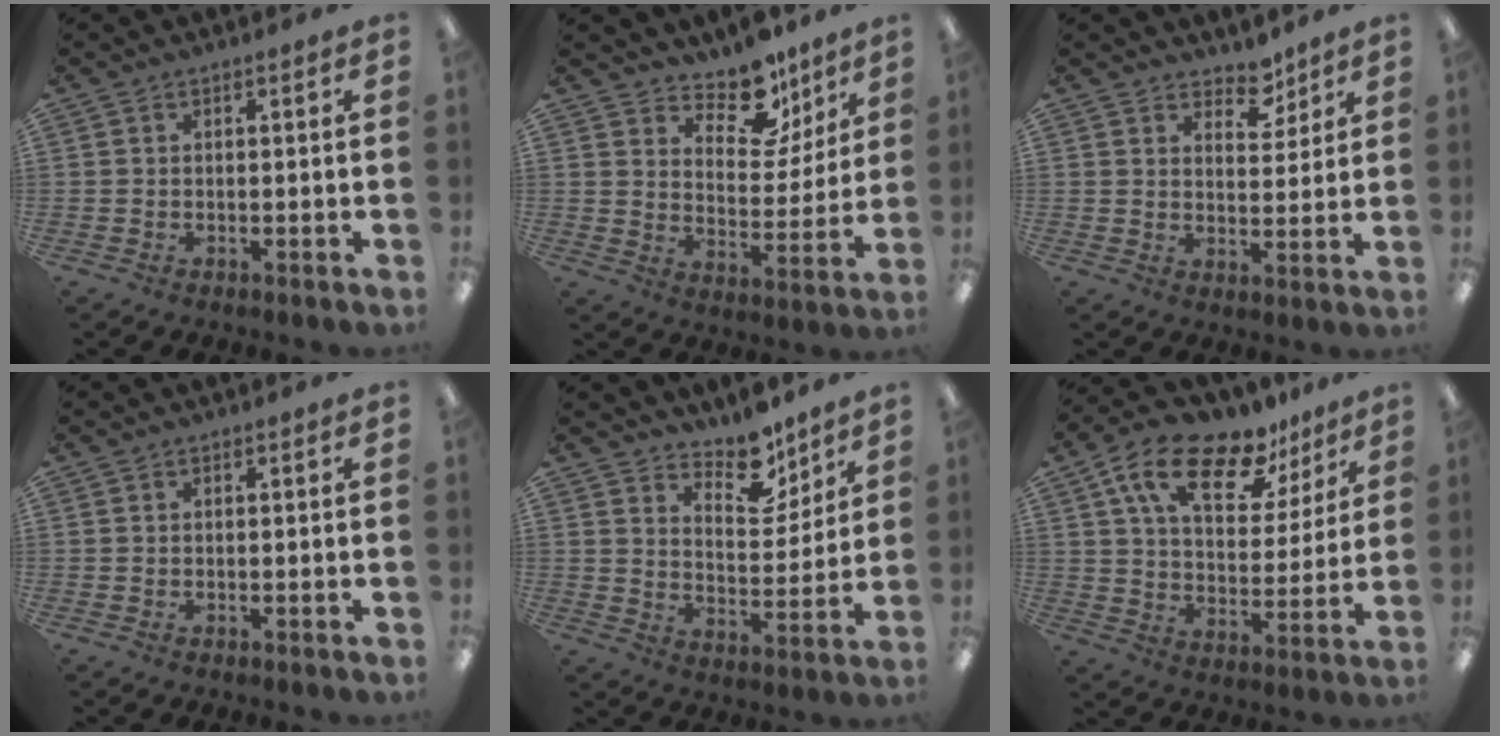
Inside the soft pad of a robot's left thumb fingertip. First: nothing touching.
{"total": 12.4, "force": [9.9, 5.9, 4.6], "torque": [-0.057, -0.075, 0.179]}
{"total": 6.3, "force": [5.2, 3.2, 1.9], "torque": [-0.012, -0.033, 0.089]}
{"total": 0.0}
{"total": 10.7, "force": [9.0, 4.4, 3.7], "torque": [-0.038, -0.068, 0.161]}
{"total": 18.2, "force": [11.7, 8.8, 11.0], "torque": [-0.192, -0.055, 0.202]}